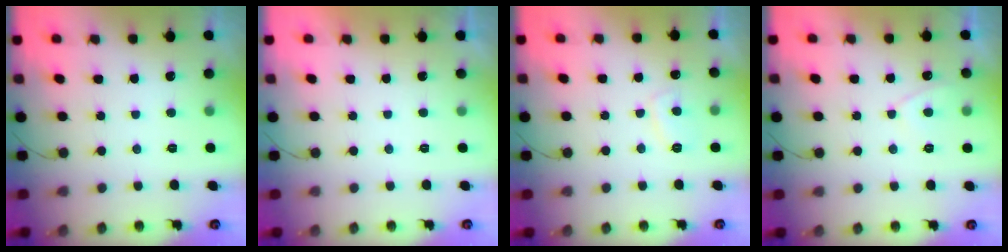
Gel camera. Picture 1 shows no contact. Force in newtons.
{"total": 2.1, "press": 2.1, "slide": 0.4}
{"total": 3.6, "press": 3.5, "slide": 0.6}
{"total": 2.4, "press": 2.4, "slide": 0.5}